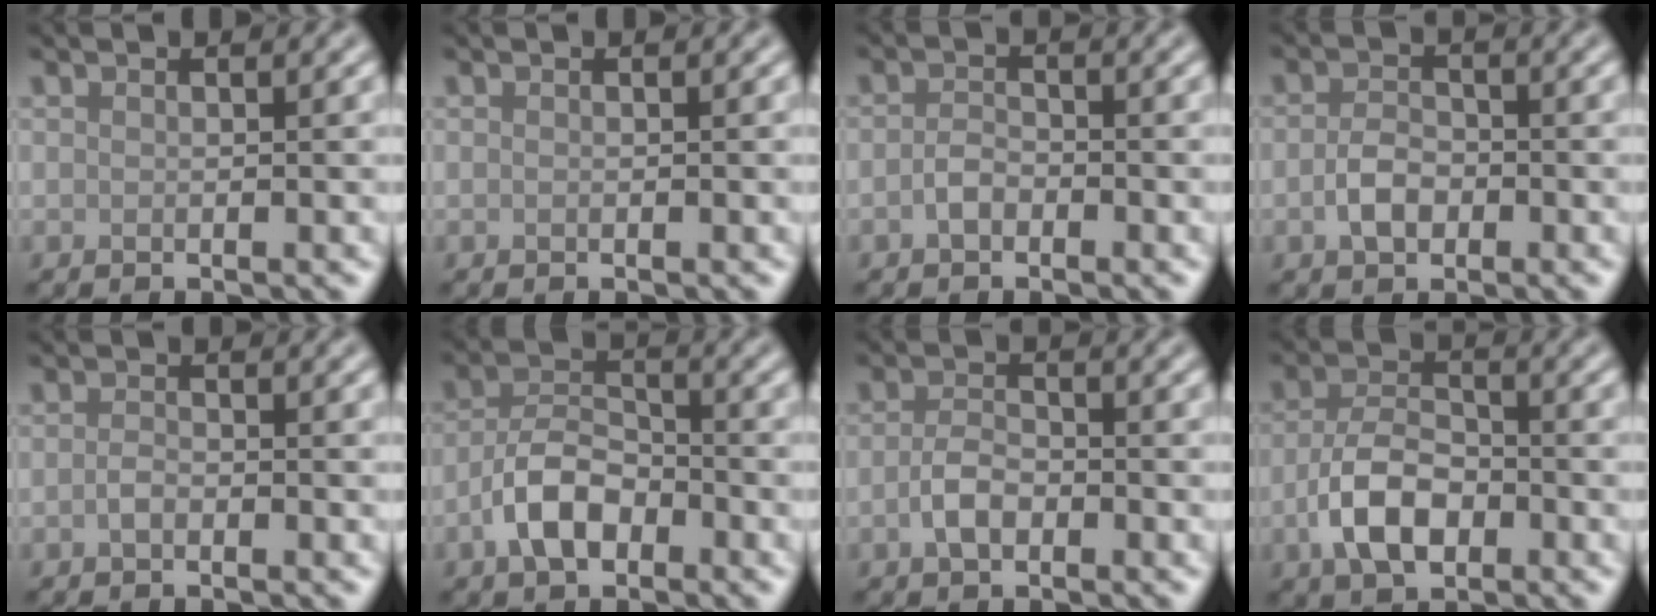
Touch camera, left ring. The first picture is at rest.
{"total": 0.0}
{"total": 1.5, "force": [-0.8, 0.9, 0.9], "torque": [-0.022, 0.002, -0.019]}
{"total": 2.6, "force": [-0.8, 1.7, 1.8], "torque": [-0.037, 0.001, -0.020]}
{"total": 1.0, "force": [-0.5, 0.5, 0.7], "torque": [-0.018, 0.001, -0.012]}
{"total": 4.7, "force": [-2.4, 2.6, 3.1], "torque": [-0.054, 0.008, -0.052]}
{"total": 2.5, "force": [-1.0, 1.4, 1.8], "torque": [-0.039, 0.003, -0.023]}
{"total": 5.4, "force": [-2.1, 3.1, 4.0], "torque": [-0.077, 0.002, -0.045]}